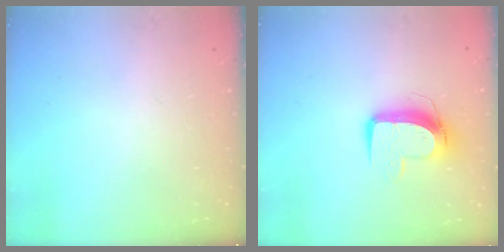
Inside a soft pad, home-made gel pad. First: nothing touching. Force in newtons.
{"total": 10.3, "press": 10.3, "slide": 0.8}